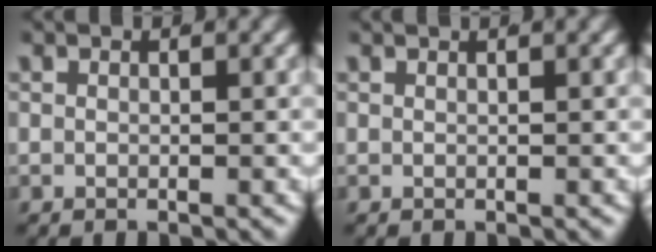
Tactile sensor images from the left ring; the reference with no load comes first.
{"total": 0.6, "force": [0.5, -0.4, 0.2], "torque": [0.004, 0.003, 0.008]}